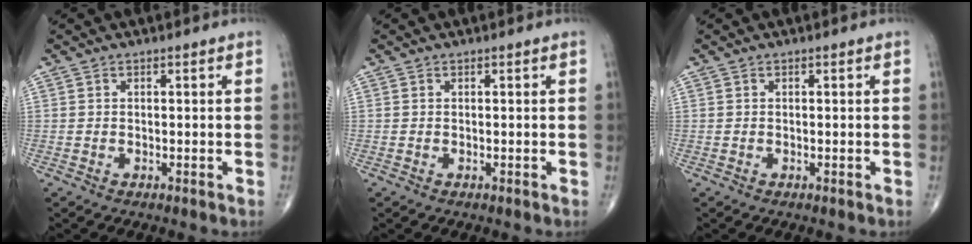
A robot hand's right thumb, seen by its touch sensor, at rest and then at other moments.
{"total": 0.0}
{"total": 0.0}